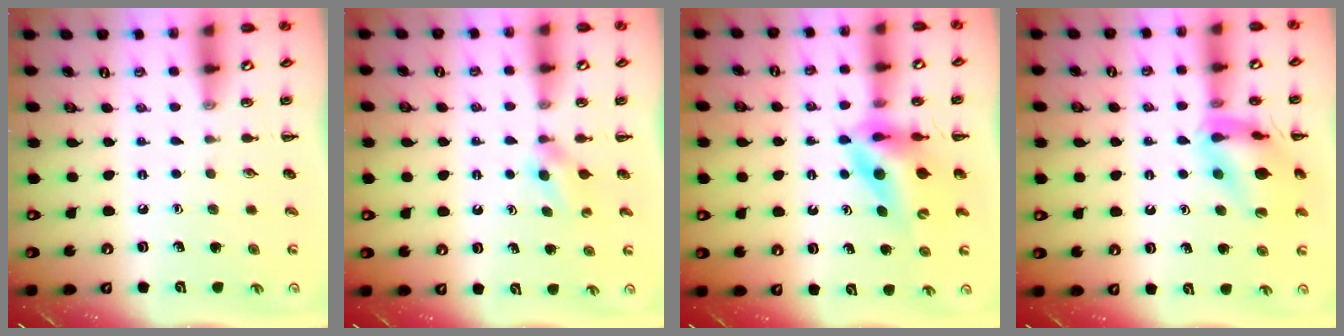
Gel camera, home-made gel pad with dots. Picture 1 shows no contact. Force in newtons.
{"total": 2.7, "press": 2.5, "slide": 1.0}
{"total": 9.4, "press": 9.0, "slide": 2.8}
{"total": 14.1, "press": 14.0, "slide": 1.8}